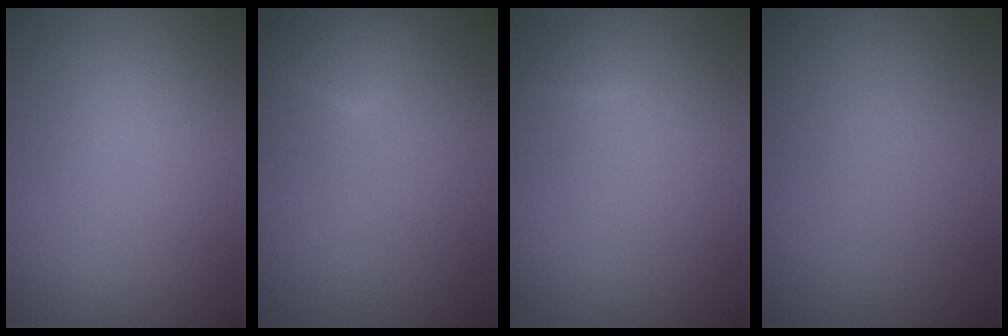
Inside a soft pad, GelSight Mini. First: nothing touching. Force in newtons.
{"total": 1.9, "press": 1.9, "slide": 0.1}
{"total": 0.7, "press": 0.7, "slide": 0.1}
{"total": 0.0}